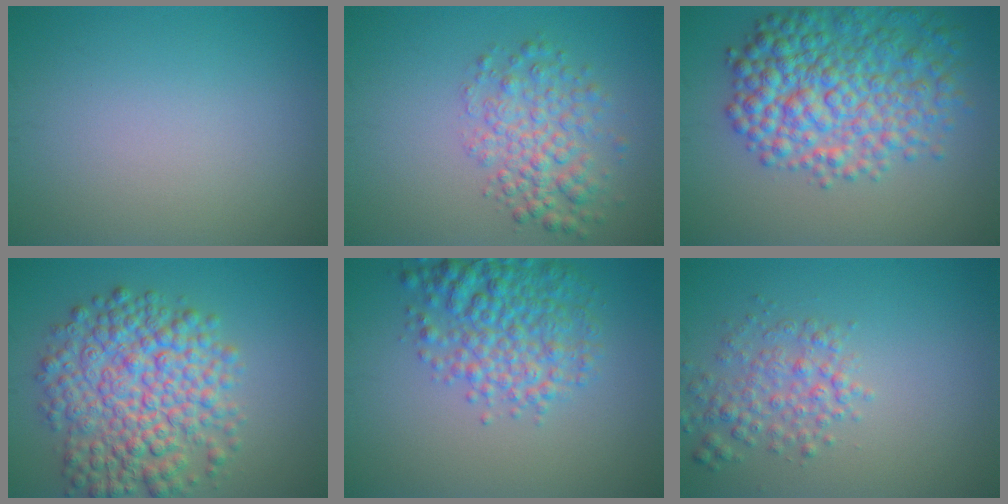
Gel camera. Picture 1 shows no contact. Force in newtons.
{"total": 4.3, "press": 4.3, "slide": 0.2}
{"total": 8.5, "press": 8.5, "slide": 0.2}
{"total": 8.9, "press": 8.9, "slide": 0.2}
{"total": 5.6, "press": 5.6, "slide": 0.2}
{"total": 3.1, "press": 3.1, "slide": 0.2}